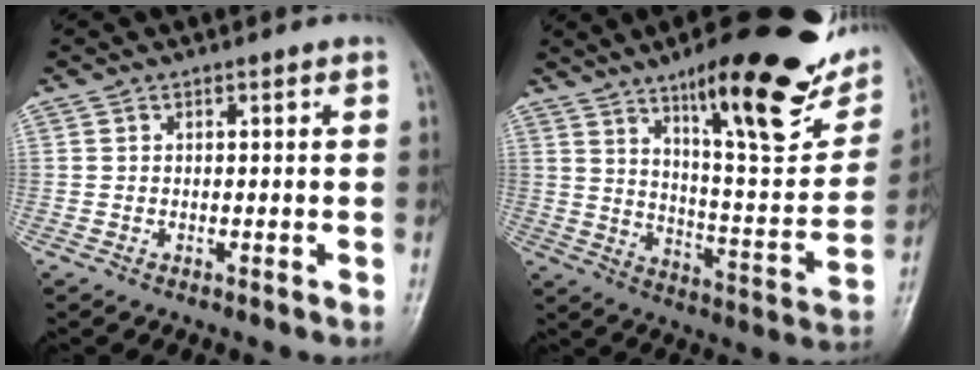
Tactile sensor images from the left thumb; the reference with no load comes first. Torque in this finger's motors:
{"motor_torque": [0.31, 0.20, 1.50, -1.27, 0.11]}